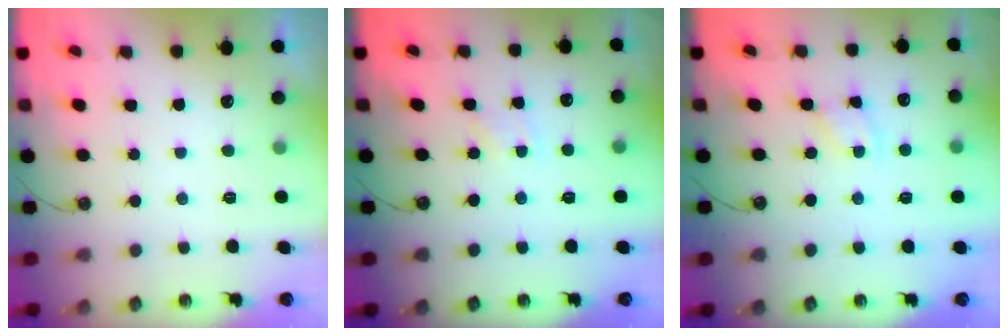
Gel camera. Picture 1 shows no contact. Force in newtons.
{"total": 1.5, "press": 1.4, "slide": 0.3}
{"total": 1.9, "press": 1.9, "slide": 0.3}